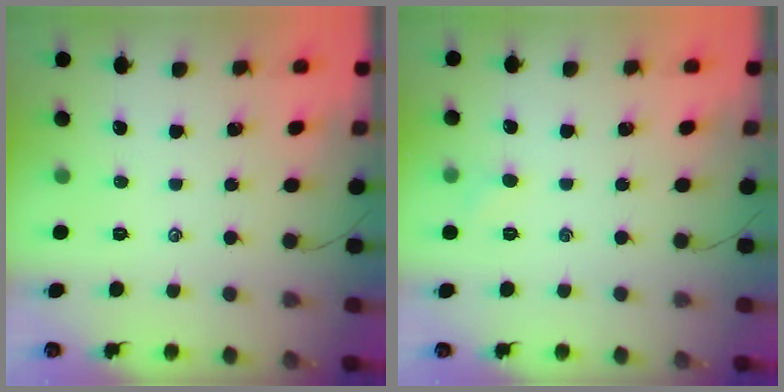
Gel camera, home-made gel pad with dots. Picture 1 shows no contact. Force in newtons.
{"total": 3.9, "press": 3.7, "slide": 1.2}